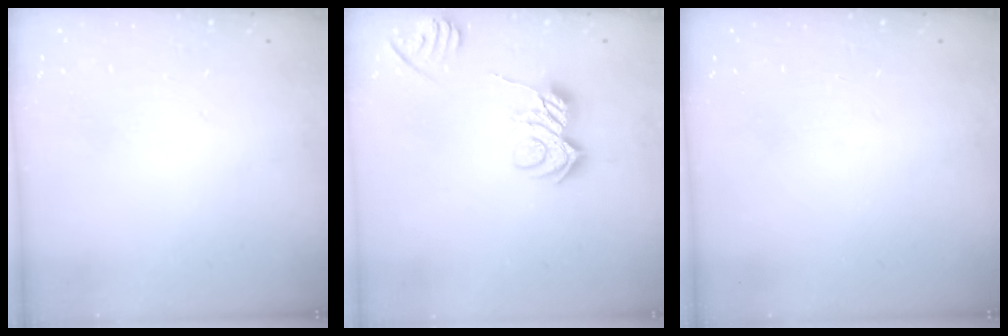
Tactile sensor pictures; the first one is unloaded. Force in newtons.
{"total": 8.0, "press": 8.0, "slide": 0.7}
{"total": 0.0}